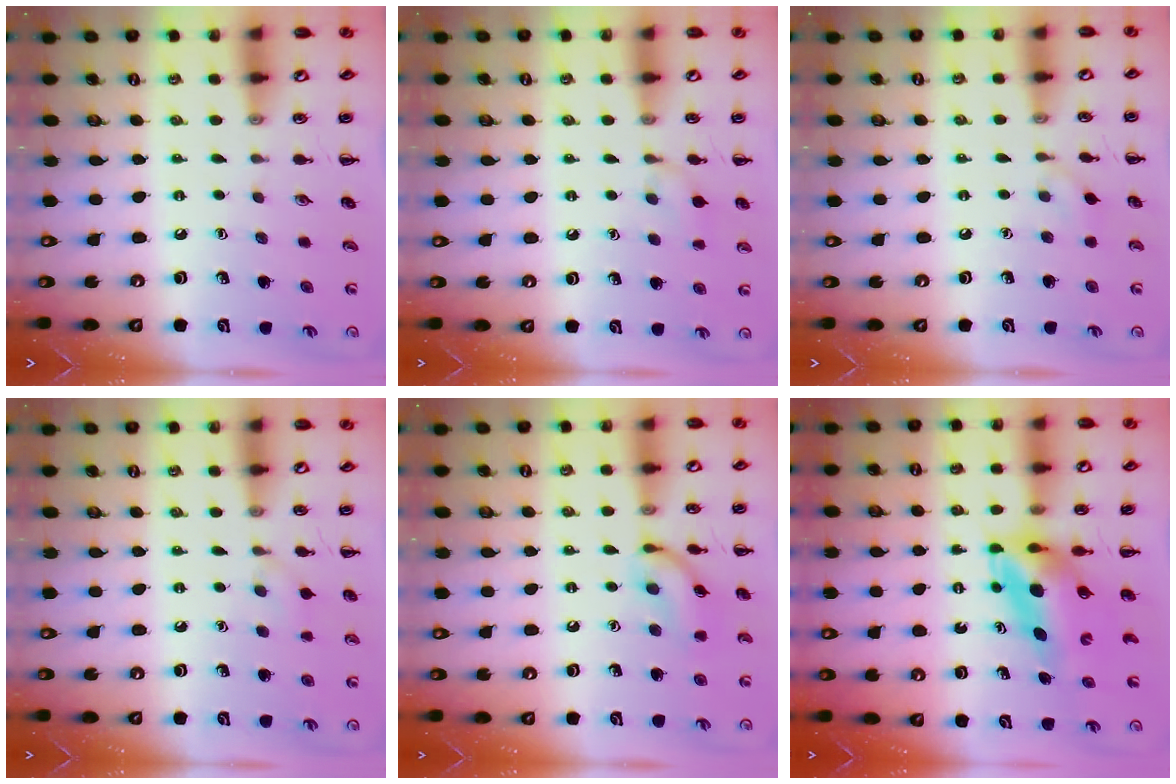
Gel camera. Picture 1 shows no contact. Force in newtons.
{"total": 8.2, "press": 7.9, "slide": 2.1}
{"total": 5.0, "press": 4.7, "slide": 1.6}
{"total": 6.4, "press": 6.1, "slide": 2.0}
{"total": 10.9, "press": 10.9, "slide": 0.6}
{"total": 6.8, "press": 6.5, "slide": 1.9}